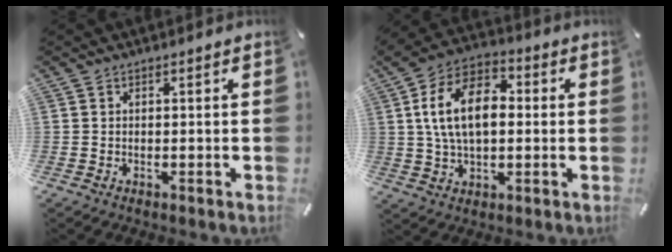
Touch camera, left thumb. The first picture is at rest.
{"total": 14.3, "force": [1.5, 9.2, 10.9], "torque": [-0.227, 0.006, 0.023]}